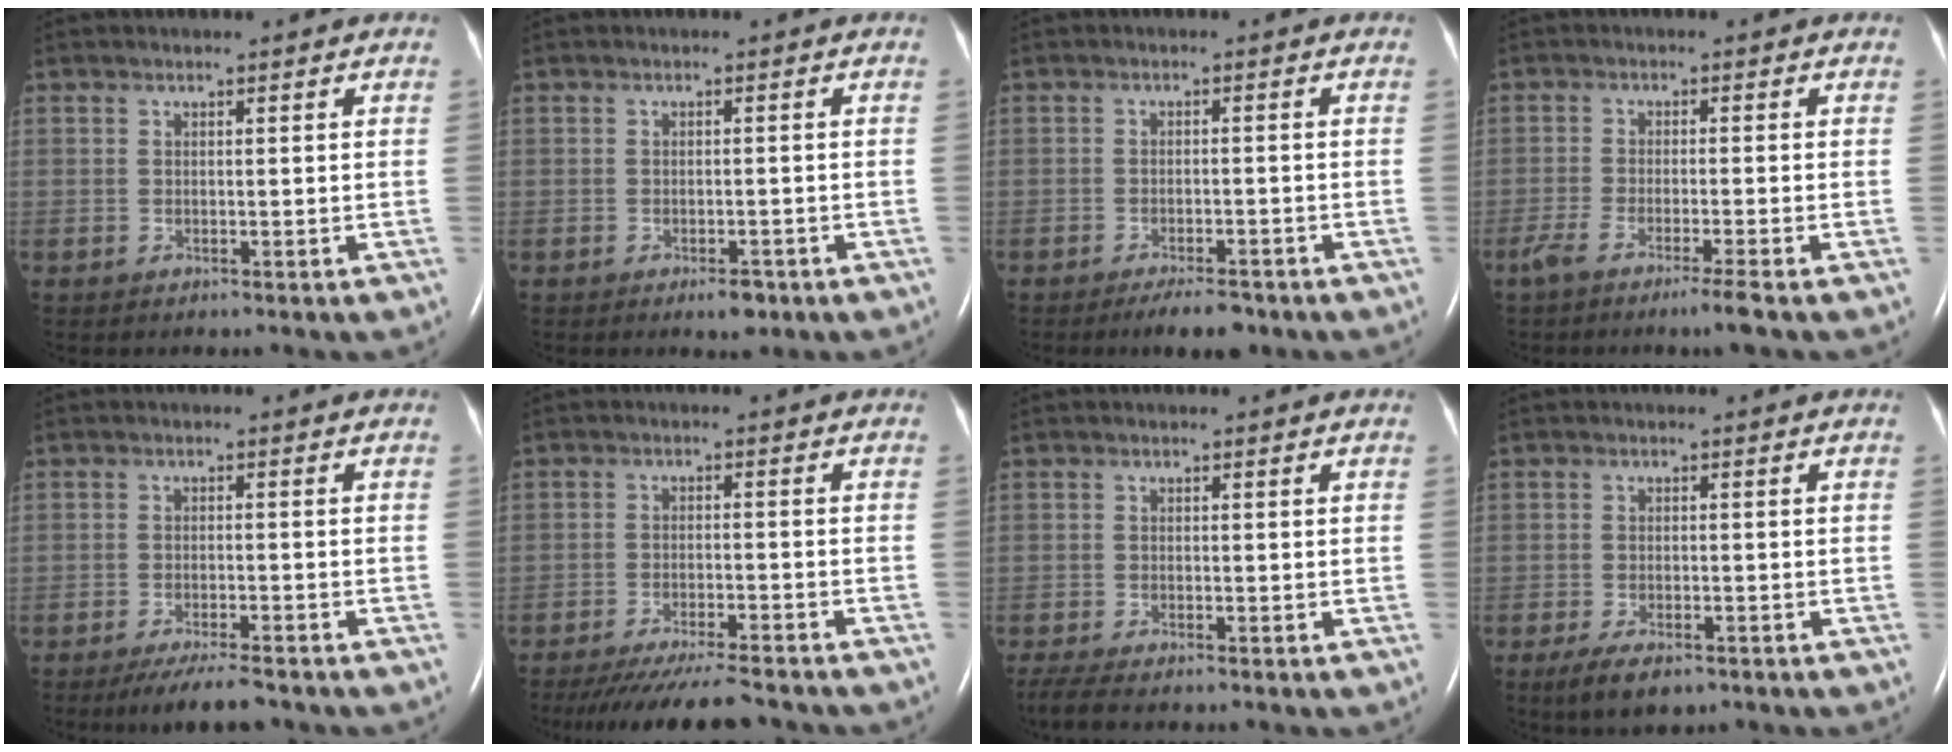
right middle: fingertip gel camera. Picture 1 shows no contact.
{"total": 2.3, "force": [-1.5, 1.0, 1.5], "torque": [-0.022, 0.000, -0.017]}
{"total": 4.3, "force": [-3.4, 1.1, 2.4], "torque": [-0.037, -0.003, -0.051]}
{"total": 4.6, "force": [-3.2, -0.5, 3.2], "torque": [-0.062, -0.011, -0.062]}
{"total": 6.1, "force": [-5.2, 0.7, 3.2], "torque": [-0.051, -0.013, -0.085]}
{"total": 13.1, "force": [-11.9, 1.0, 5.4], "torque": [-0.091, -0.031, -0.172]}
{"total": 4.5, "force": [-3.7, 0.6, 2.4], "torque": [-0.050, -0.014, -0.062]}
{"total": 5.2, "force": [-3.5, 1.9, 3.3], "torque": [-0.061, -0.008, -0.054]}